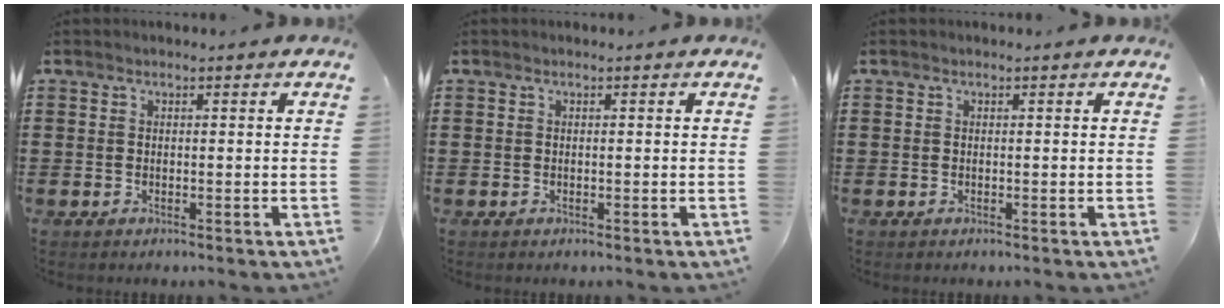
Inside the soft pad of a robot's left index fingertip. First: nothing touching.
{"total": 0.0}
{"total": 0.0}